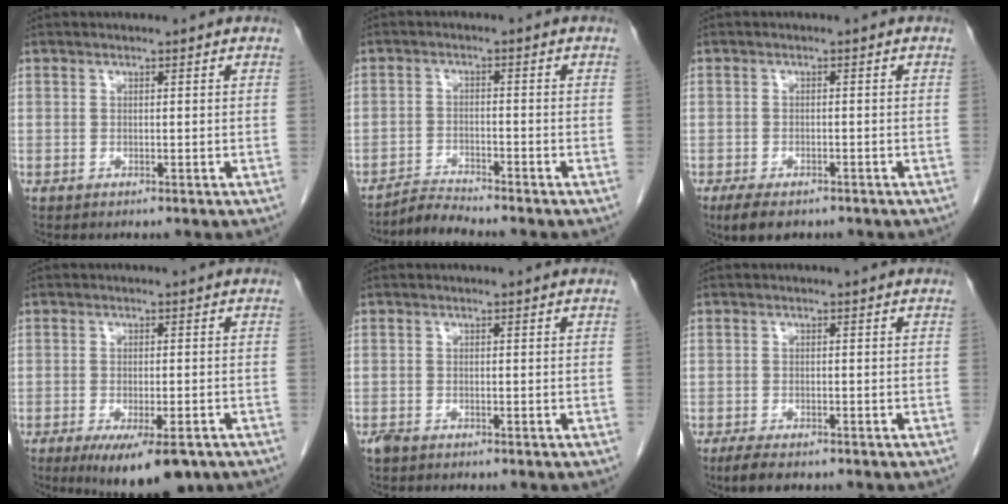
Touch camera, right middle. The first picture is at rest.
{"total": 3.1, "force": [-3.0, -0.8, -0.3], "torque": [0.007, -0.018, -0.053]}
{"total": 5.2, "force": [-3.7, 2.2, 2.9], "torque": [-0.048, -0.009, -0.053]}
{"total": 9.8, "force": [-6.5, 2.6, 6.8], "torque": [-0.096, -0.017, -0.096]}
{"total": 1.4, "force": [-1.1, 0.6, 0.7], "torque": [-0.019, -0.002, -0.018]}
{"total": 3.6, "force": [-2.7, 1.1, 2.2], "torque": [-0.043, -0.008, -0.039]}